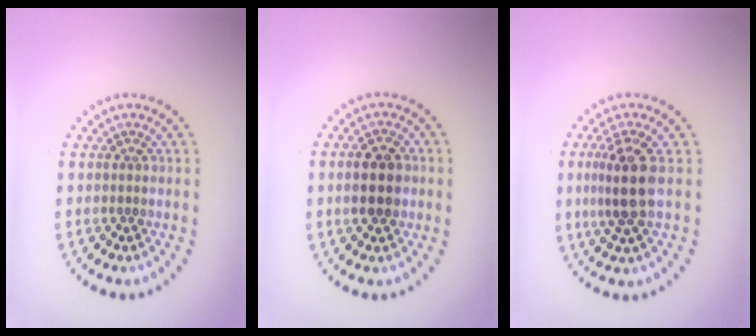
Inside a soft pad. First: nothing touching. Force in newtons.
{"total": 3.1, "press": 3.1, "slide": 0.2}
{"total": 3.8, "press": 3.1, "slide": 2.1}